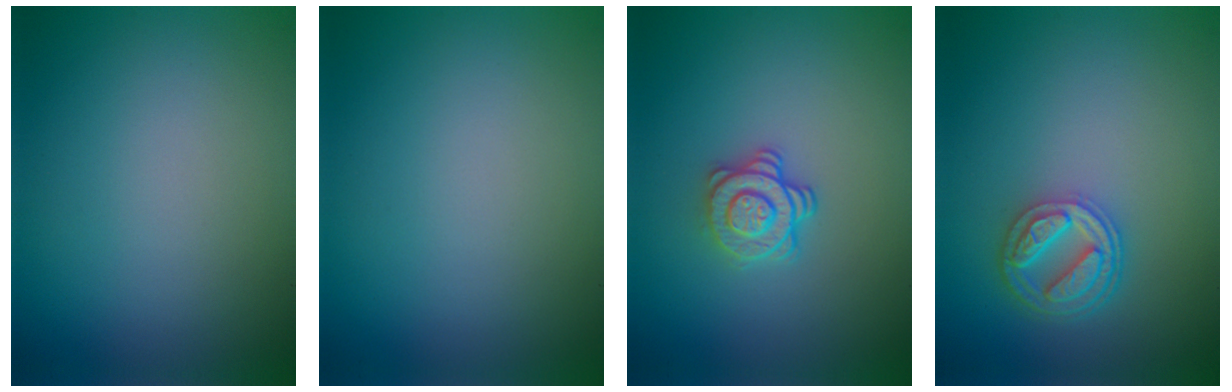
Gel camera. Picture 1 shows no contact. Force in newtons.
{"total": 0.0}
{"total": 3.0, "press": 2.6, "slide": 1.4}
{"total": 4.4, "press": 3.4, "slide": 2.7}